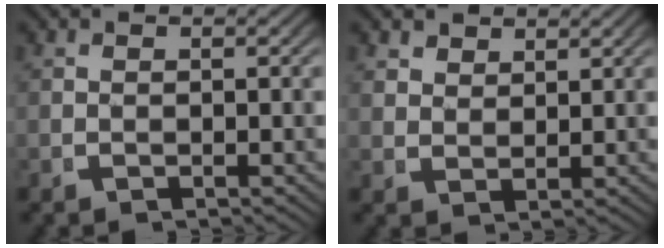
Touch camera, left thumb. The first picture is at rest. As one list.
[{"total": 2.7, "force": [2.4, 0.9, 0.7], "torque": [-0.005, 0.000, 0.050]}]